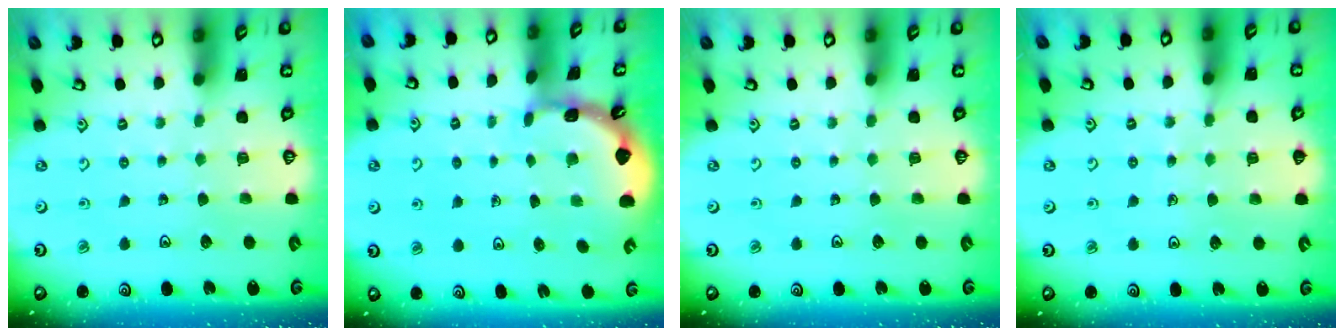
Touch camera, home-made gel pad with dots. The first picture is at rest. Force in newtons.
{"total": 1.8, "press": 1.8, "slide": 0.1}
{"total": 0.0}
{"total": 5.1, "press": 5.0, "slide": 0.9}